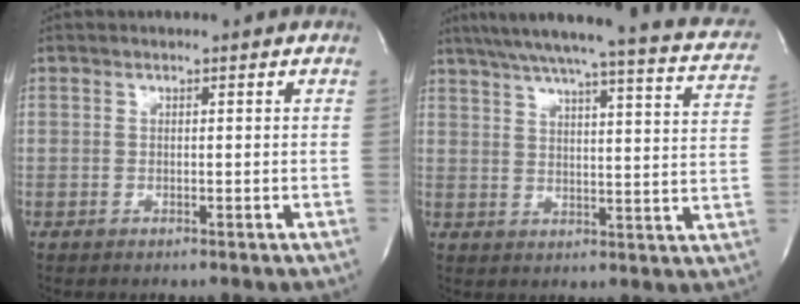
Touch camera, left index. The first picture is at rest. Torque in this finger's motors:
{"motor_torque": [0.17, -0.27, 0.31, 0.10]}